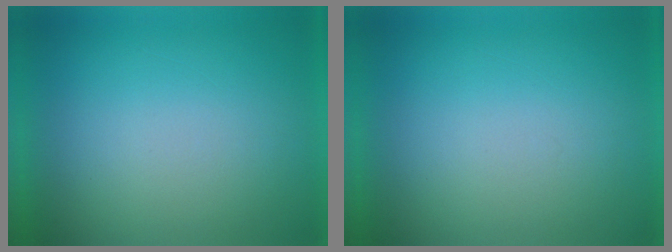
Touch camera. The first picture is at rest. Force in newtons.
{"total": 0.0}